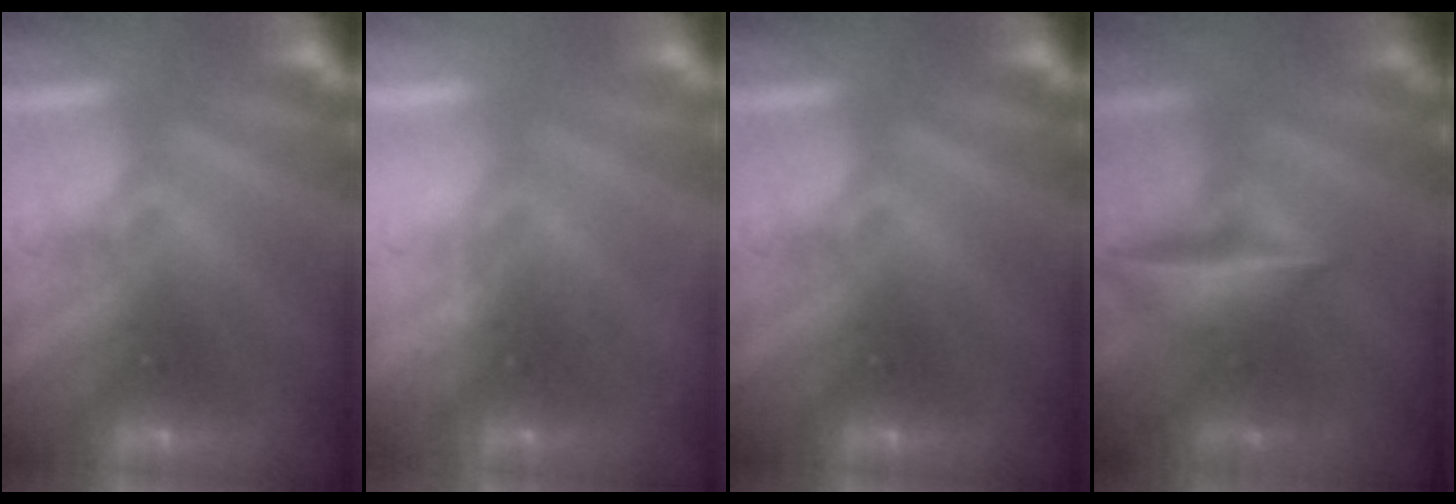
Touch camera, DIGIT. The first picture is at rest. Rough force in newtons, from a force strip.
{"total": 2.3}
{"total": 0.0}
{"total": 1.2}